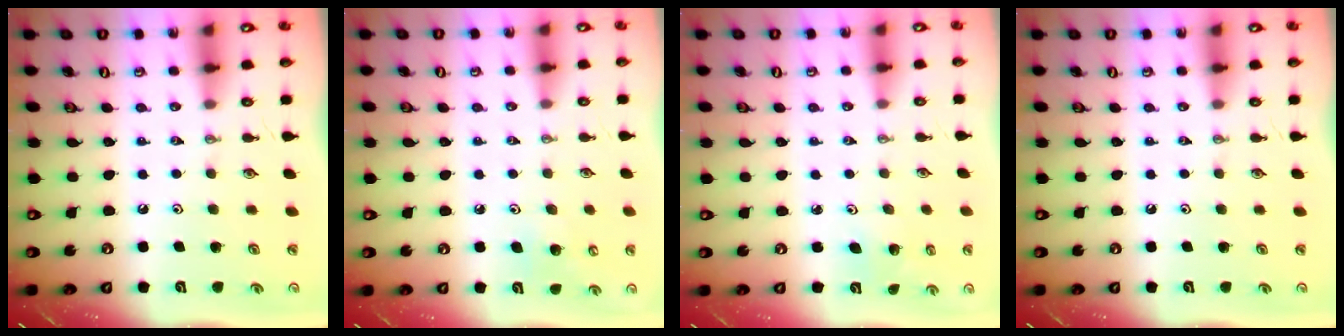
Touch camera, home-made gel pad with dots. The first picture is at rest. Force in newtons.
{"total": 8.2, "press": 8.0, "slide": 1.6}
{"total": 2.6, "press": 2.6, "slide": 0.2}
{"total": 0.0}